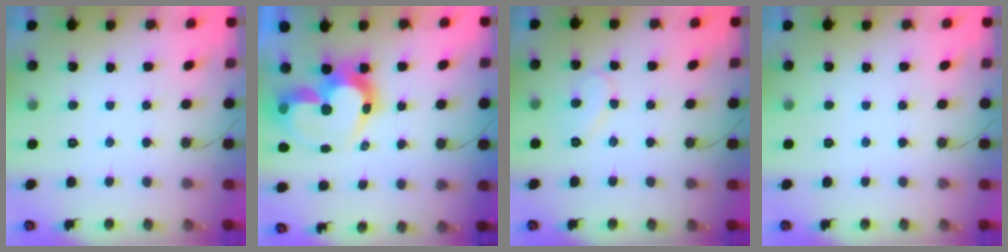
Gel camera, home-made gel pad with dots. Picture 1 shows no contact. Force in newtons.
{"total": 14.6, "press": 14.5, "slide": 1.6}
{"total": 7.8, "press": 7.7, "slide": 0.7}
{"total": 0.0}